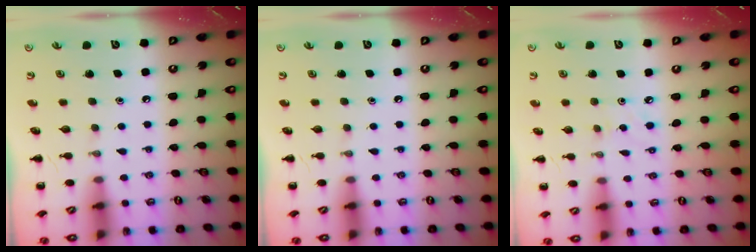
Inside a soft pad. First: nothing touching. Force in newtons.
{"total": 0.0}
{"total": 2.5, "press": 2.3, "slide": 0.9}